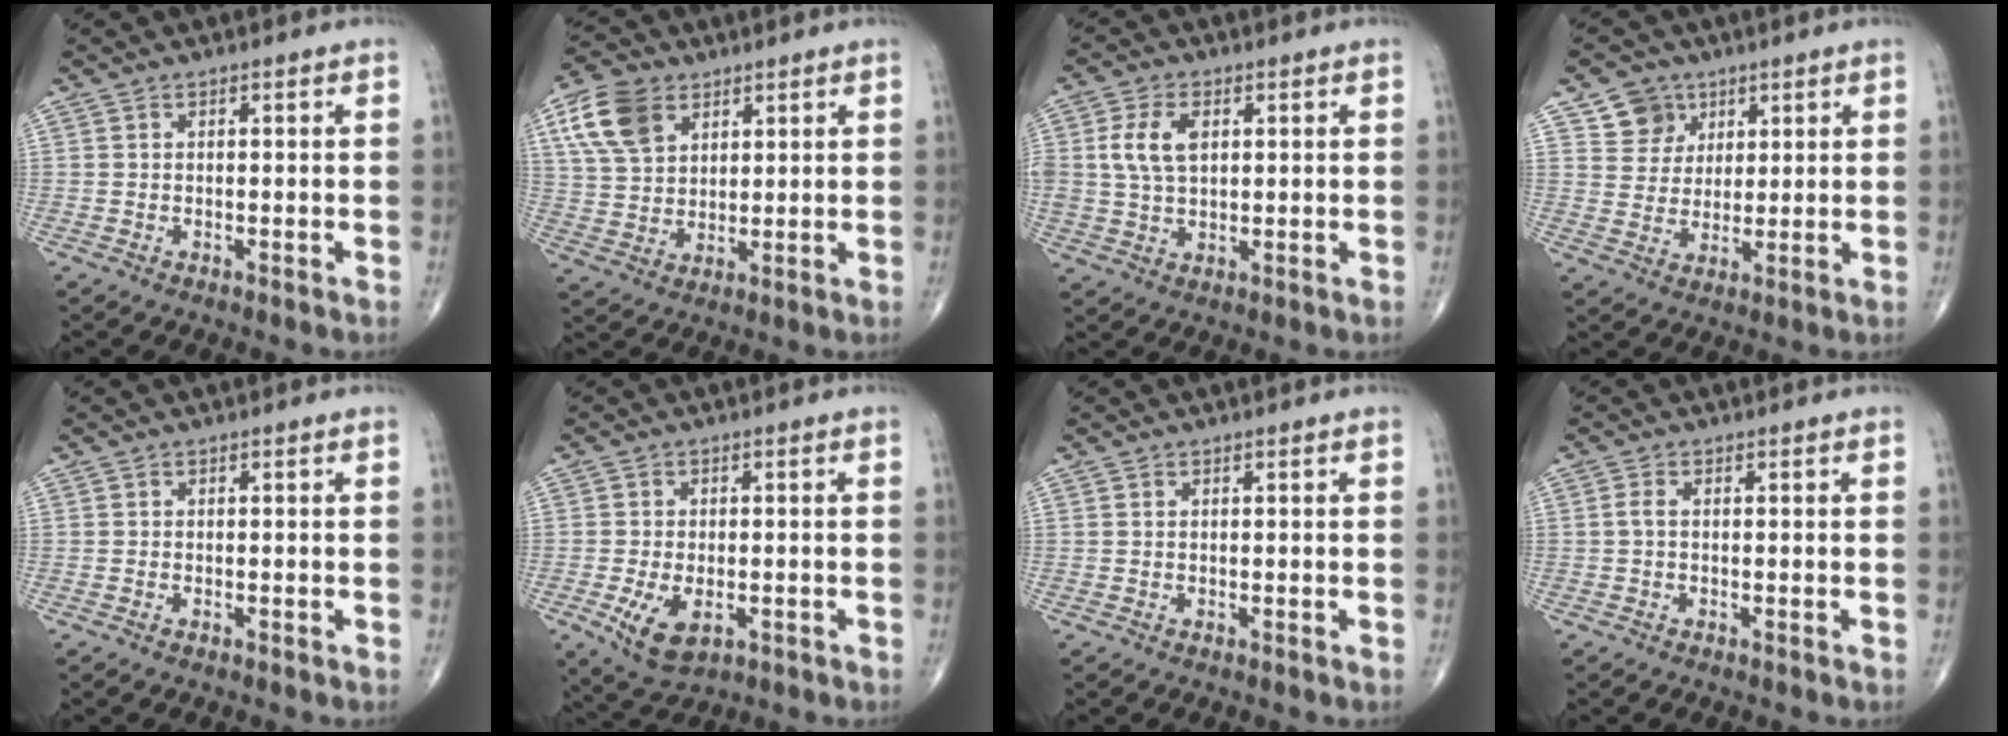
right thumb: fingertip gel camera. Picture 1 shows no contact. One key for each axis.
{"total": 10.9, "fx": 5.1, "fy": 7.3, "fz": 6.4, "tx": -0.111, "ty": -0.009, "tz": 0.099}
{"total": 7.3, "fx": 1.6, "fy": 4.5, "fz": 5.6, "tx": -0.111, "ty": 0.001, "tz": 0.034}
{"total": 6.7, "fx": 3.6, "fy": 5.5, "fz": 1.1, "tx": 0.009, "ty": -0.021, "tz": 0.067}
{"total": 0.0}
{"total": 7.5, "fx": -2.4, "fy": 4.3, "fz": 5.7, "tx": -0.100, "ty": -0.005, "tz": -0.031}
{"total": 0.0}
{"total": 1.3, "fx": 0.0, "fy": 0.5, "fz": 1.2, "tx": -0.026, "ty": 0.000, "tz": -0.002}